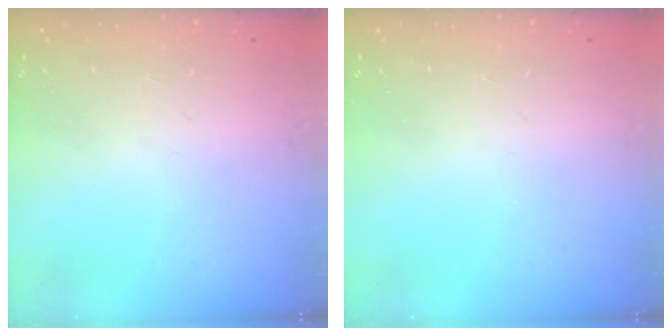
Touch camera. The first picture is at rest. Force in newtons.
{"total": 0.0}